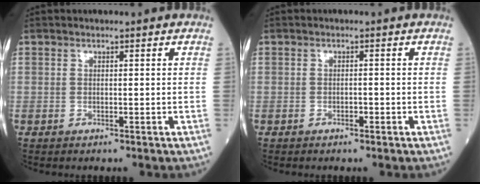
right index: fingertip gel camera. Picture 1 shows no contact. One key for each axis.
{"total": 0.8, "fx": -0.5, "fy": 0.2, "fz": 0.6, "tx": -0.012, "ty": 0.001, "tz": -0.006}